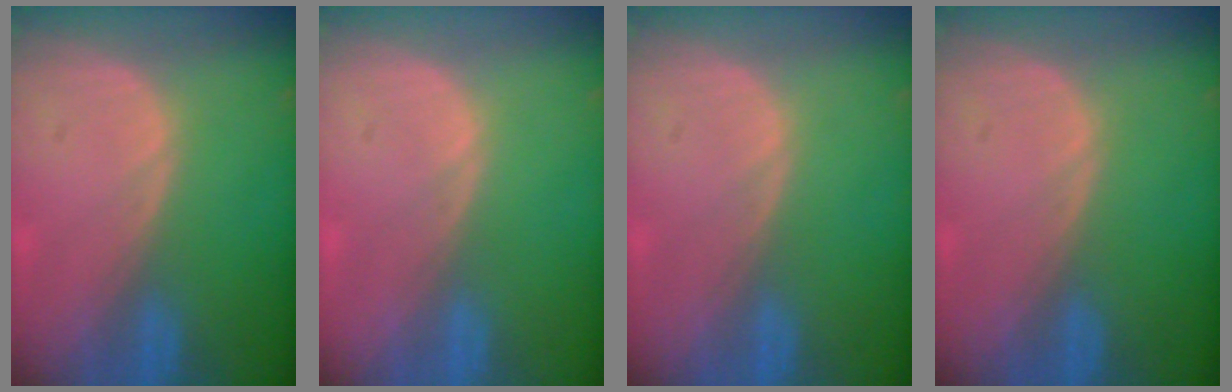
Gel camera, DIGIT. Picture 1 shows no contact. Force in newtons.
{"total": 0.0}
{"total": 0.0}
{"total": 0.0}